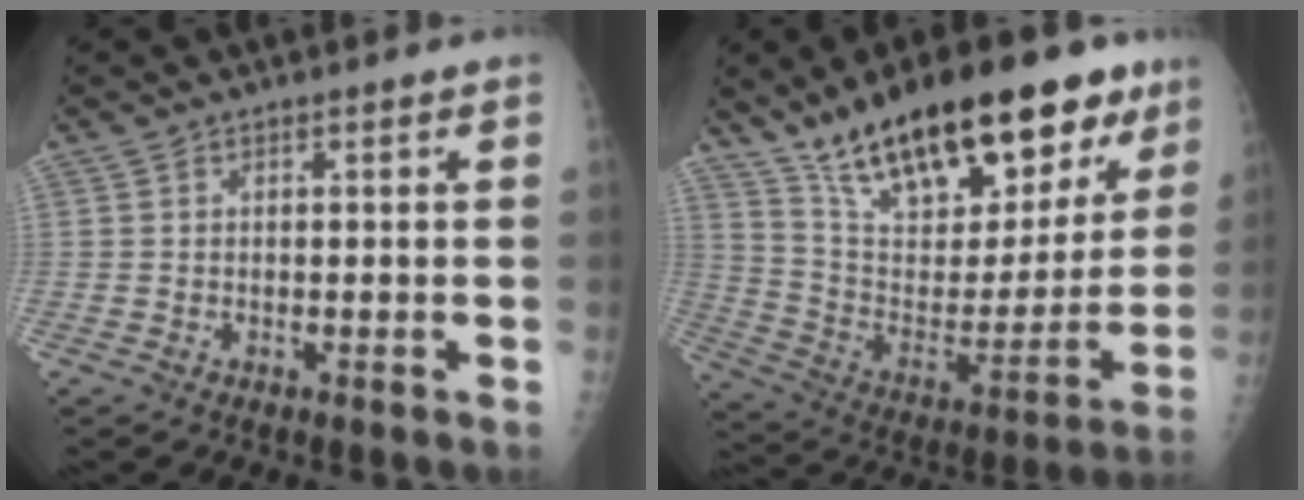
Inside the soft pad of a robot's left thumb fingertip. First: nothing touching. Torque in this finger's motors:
{"motor_torque": [1.71, 1.71, 1.61, -1.16, 0.18]}